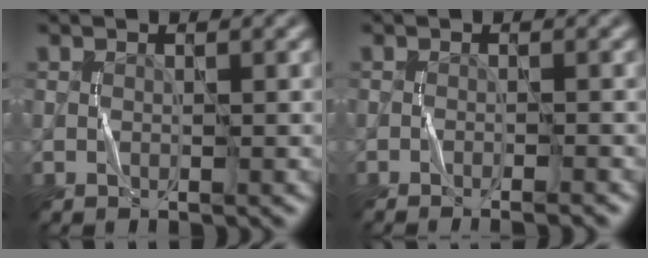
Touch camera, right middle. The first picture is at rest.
{"total": 2.6, "force": [-1.9, 0.5, 1.8], "torque": [-0.015, 0.008, -0.034]}